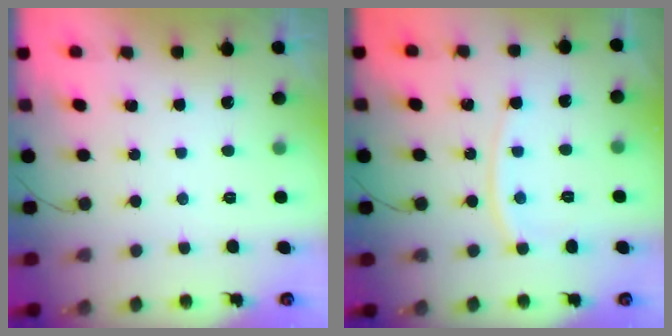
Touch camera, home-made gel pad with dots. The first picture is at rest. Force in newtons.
{"total": 6.4, "press": 6.4, "slide": 0.8}